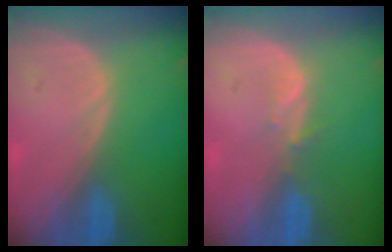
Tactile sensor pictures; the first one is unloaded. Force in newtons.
{"total": 1.7, "press": 1.5, "slide": 0.8}